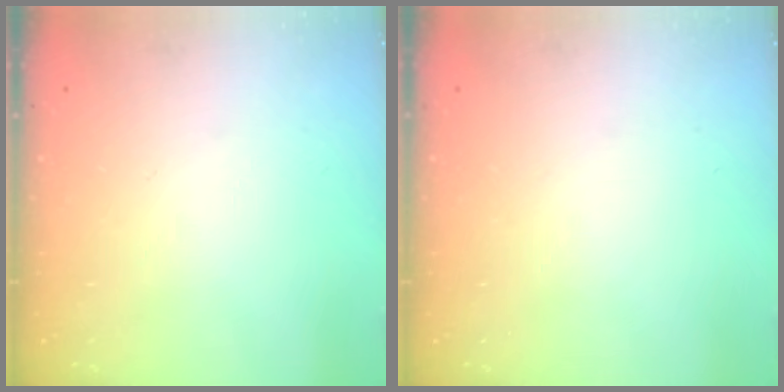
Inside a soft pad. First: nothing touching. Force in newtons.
{"total": 0.0}